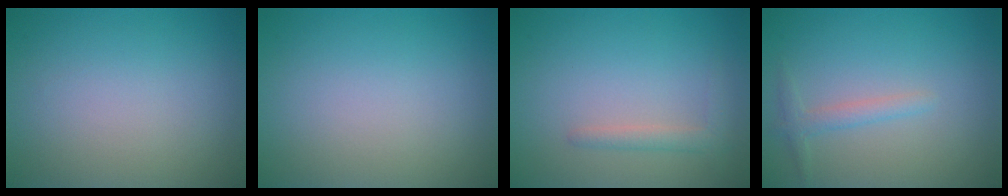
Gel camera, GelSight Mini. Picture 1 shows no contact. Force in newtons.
{"total": 0.0}
{"total": 1.6, "press": 1.6, "slide": 0.1}
{"total": 1.5, "press": 1.5, "slide": 0.0}